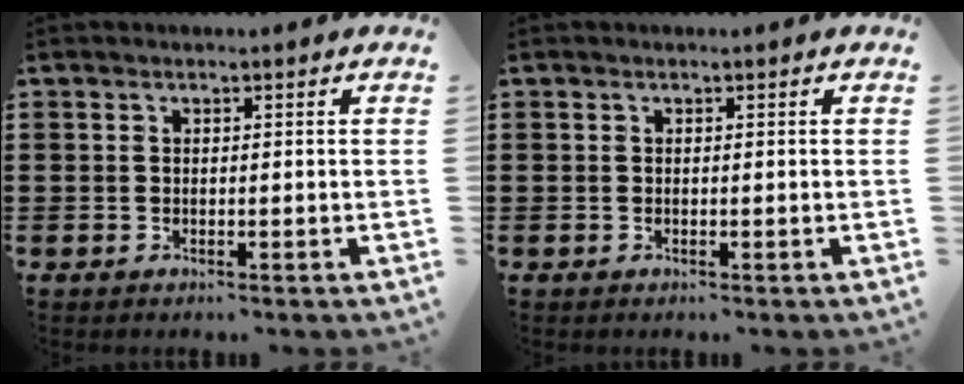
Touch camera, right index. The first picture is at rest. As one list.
[{"total": 0.0}]